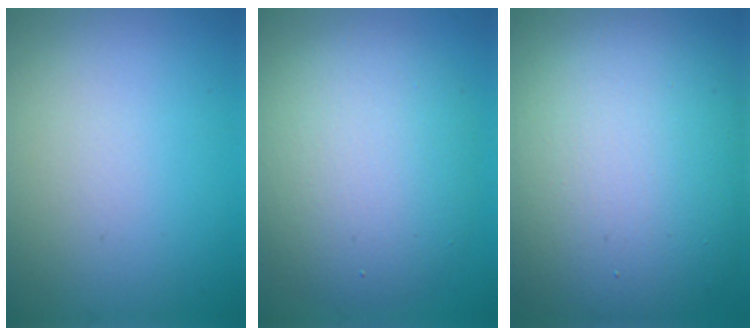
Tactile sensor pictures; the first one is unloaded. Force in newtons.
{"total": 7.2, "press": 7.2, "slide": 0.3}
{"total": 14.7, "press": 14.7, "slide": 1.4}